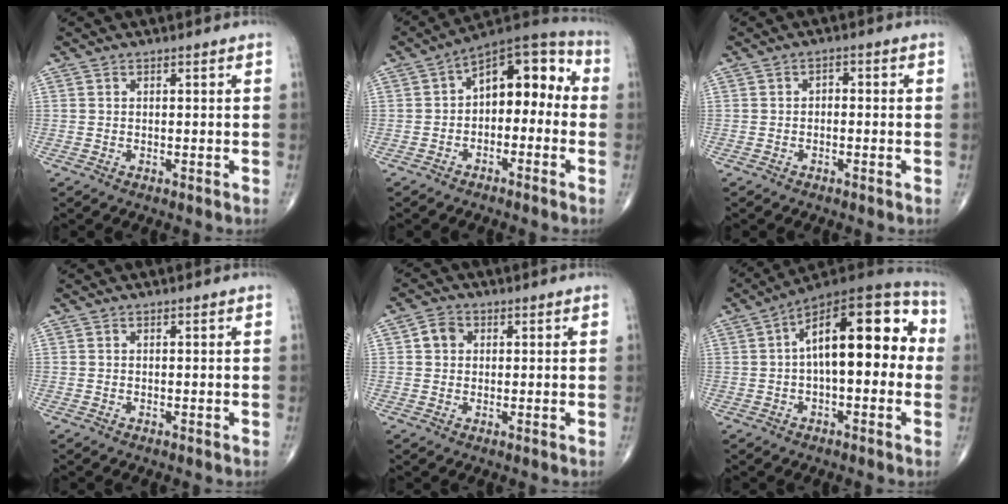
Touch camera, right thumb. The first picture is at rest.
{"total": 12.6, "force": [-0.5, 7.7, 10.0], "torque": [-0.099, 0.052, -0.024]}
{"total": 1.5, "force": [-0.5, 1.0, 1.0], "torque": [-0.007, 0.010, -0.013]}
{"total": 0.0}
{"total": 3.4, "force": [0.7, 2.8, 1.6], "torque": [-0.014, 0.004, 0.009]}
{"total": 19.8, "force": [2.0, 8.8, 17.6], "torque": [-0.240, 0.046, 0.019]}